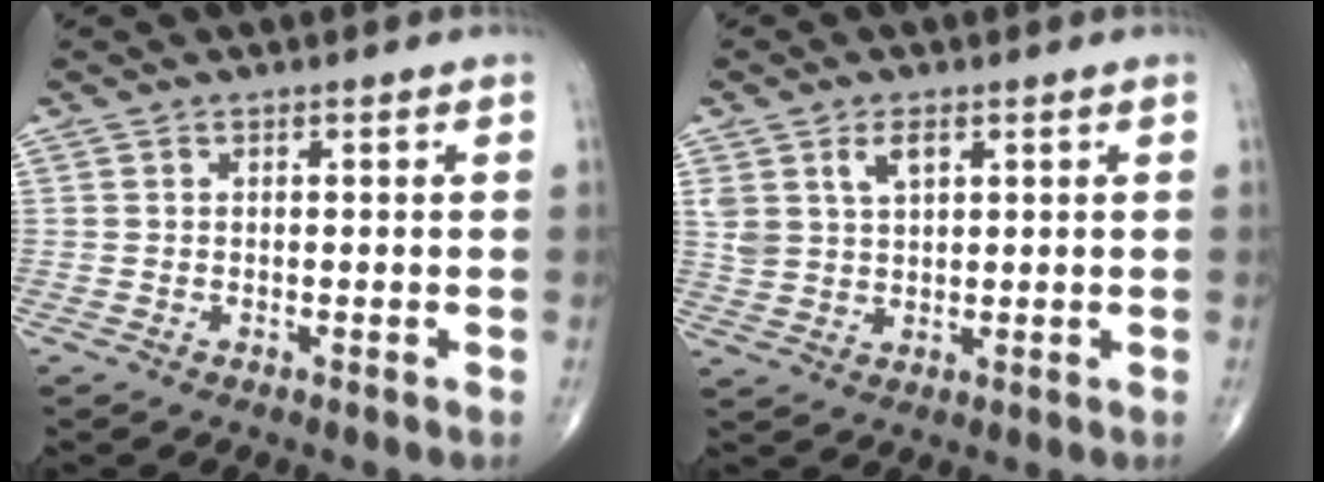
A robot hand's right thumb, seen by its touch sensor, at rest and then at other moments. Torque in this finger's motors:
{"motor_torque": [0.05, -0.05, 0.46, 0.38, 0.03]}